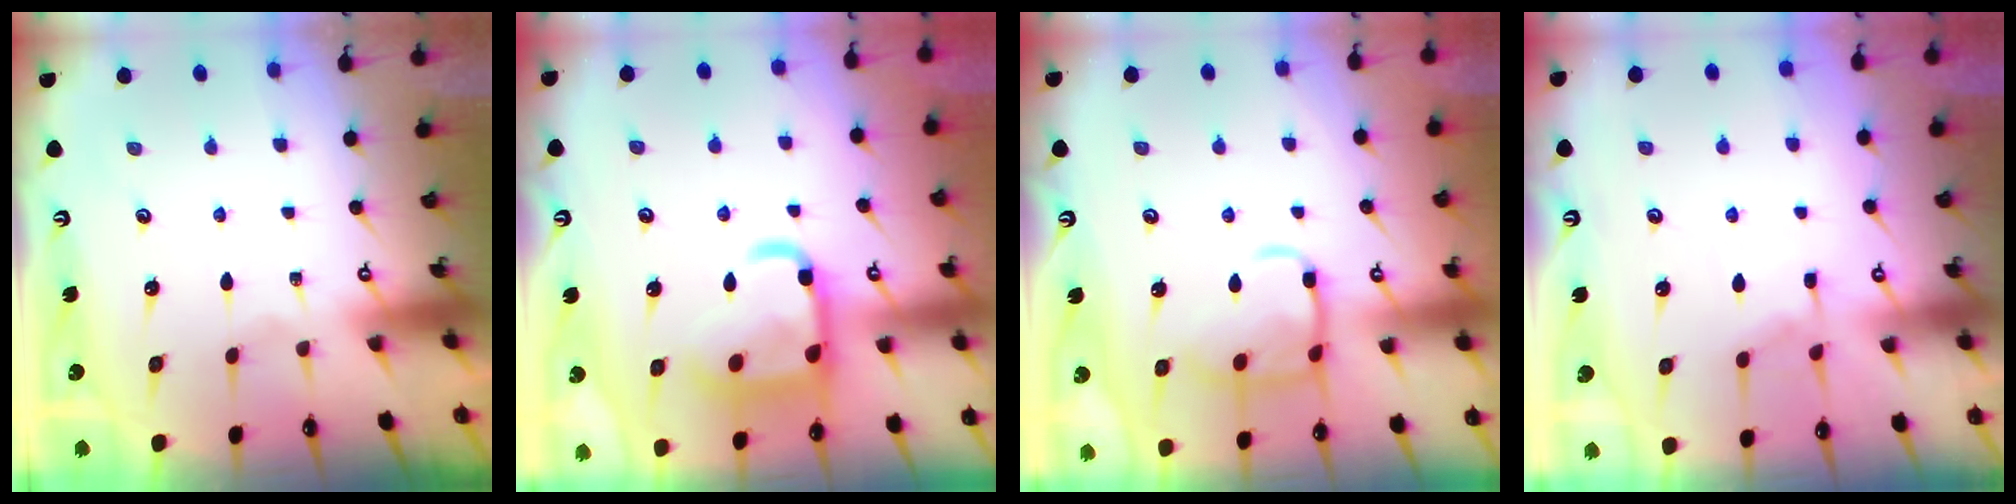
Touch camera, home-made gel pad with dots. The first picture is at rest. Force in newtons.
{"total": 15.7, "press": 15.6, "slide": 1.6}
{"total": 12.9, "press": 12.9, "slide": 1.0}
{"total": 5.2, "press": 5.1, "slide": 0.7}